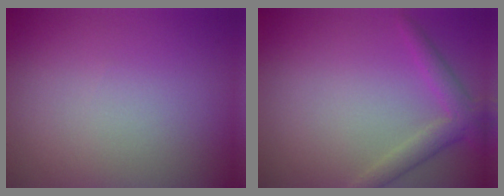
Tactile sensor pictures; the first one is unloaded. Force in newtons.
{"total": 2.6, "press": 2.5, "slide": 0.1}